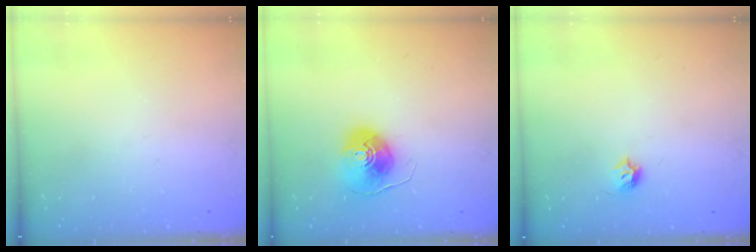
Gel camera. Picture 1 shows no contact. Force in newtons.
{"total": 8.5, "press": 8.4, "slide": 1.2}
{"total": 5.0, "press": 4.9, "slide": 0.7}